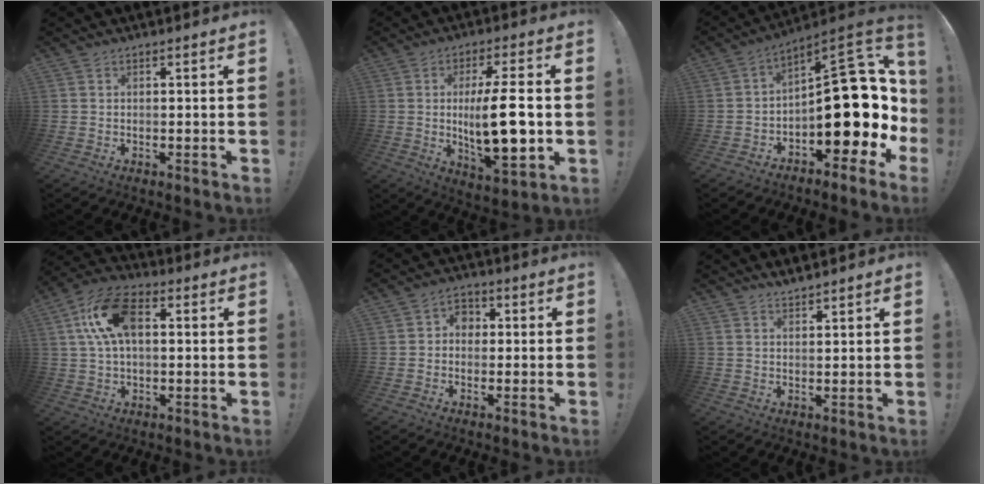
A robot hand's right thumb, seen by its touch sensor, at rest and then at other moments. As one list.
[{"total": 16.3, "force": [0.2, 4.5, 15.7], "torque": [-0.269, -0.014, -0.004]}, {"total": 21.0, "force": [-1.9, 10.8, 17.9], "torque": [-0.218, 0.009, -0.015]}, {"total": 14.8, "force": [3.5, 8.7, 11.5], "torque": [-0.220, 0.009, 0.063]}, {"total": 4.7, "force": [0.3, 4.0, 2.4], "torque": [-0.034, 0.008, 0.004]}, {"total": 2.6, "force": [2.6, 0.1, 0.6], "torque": [-0.006, -0.019, 0.046]}]